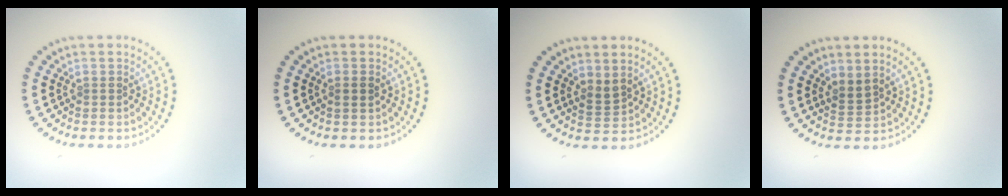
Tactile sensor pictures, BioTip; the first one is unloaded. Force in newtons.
{"total": 0.9, "press": 0.8, "slide": 0.5}
{"total": 1.4, "press": 1.1, "slide": 0.8}
{"total": 1.6, "press": 1.2, "slide": 1.0}